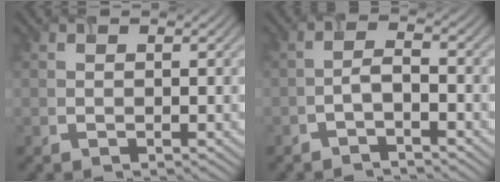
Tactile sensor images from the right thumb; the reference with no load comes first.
{"total": 2.3, "force": [-1.7, 0.6, 1.3], "torque": [-0.025, 0.003, -0.038]}